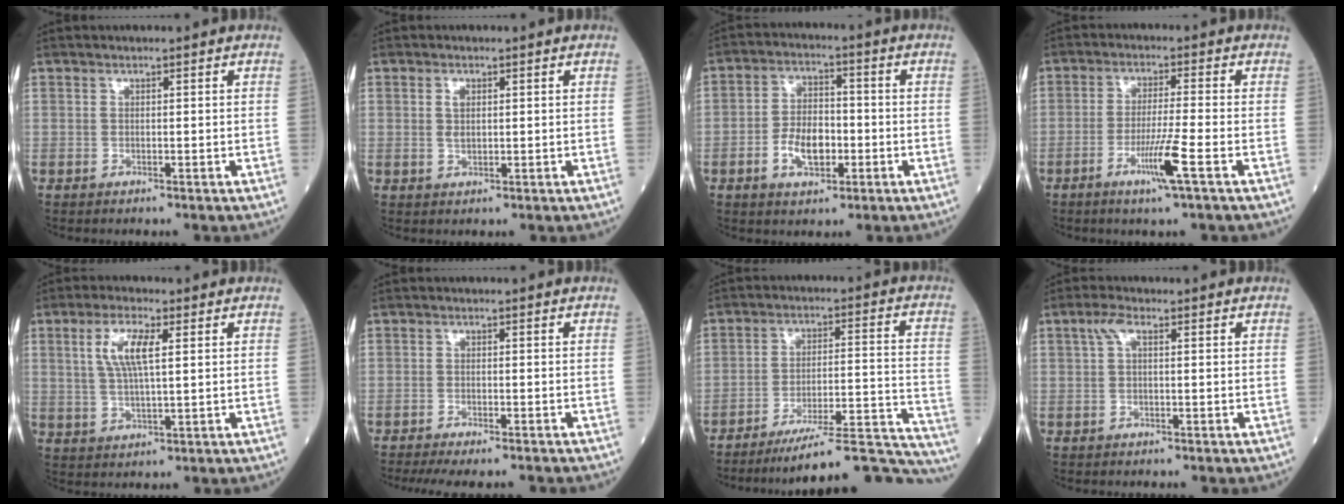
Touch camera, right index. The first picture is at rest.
{"total": 1.7, "force": [0.6, 0.9, 1.4], "torque": [-0.029, 0.000, 0.015]}
{"total": 7.0, "force": [-2.1, 3.8, 5.5], "torque": [-0.109, 0.010, -0.035]}
{"total": 6.1, "force": [-2.7, -0.8, 5.4], "torque": [-0.104, -0.013, -0.052]}
{"total": 6.8, "force": [2.2, 1.3, 6.3], "torque": [-0.134, 0.007, 0.046]}
{"total": 9.3, "force": [-8.3, 1.0, 4.1], "torque": [-0.052, -0.015, -0.112]}
{"total": 22.3, "force": [-21.2, -0.4, 6.8], "torque": [-0.037, 0.020, -0.288]}
{"total": 2.2, "force": [0.7, 0.6, 2.0], "torque": [-0.045, 0.016, 0.017]}